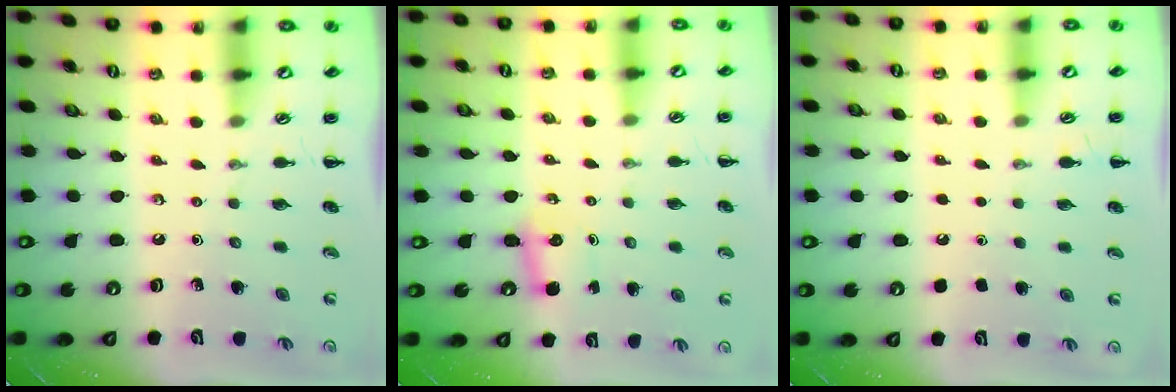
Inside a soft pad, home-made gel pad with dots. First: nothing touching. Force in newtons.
{"total": 4.0, "press": 3.9, "slide": 1.0}
{"total": 1.8, "press": 1.8, "slide": 0.1}